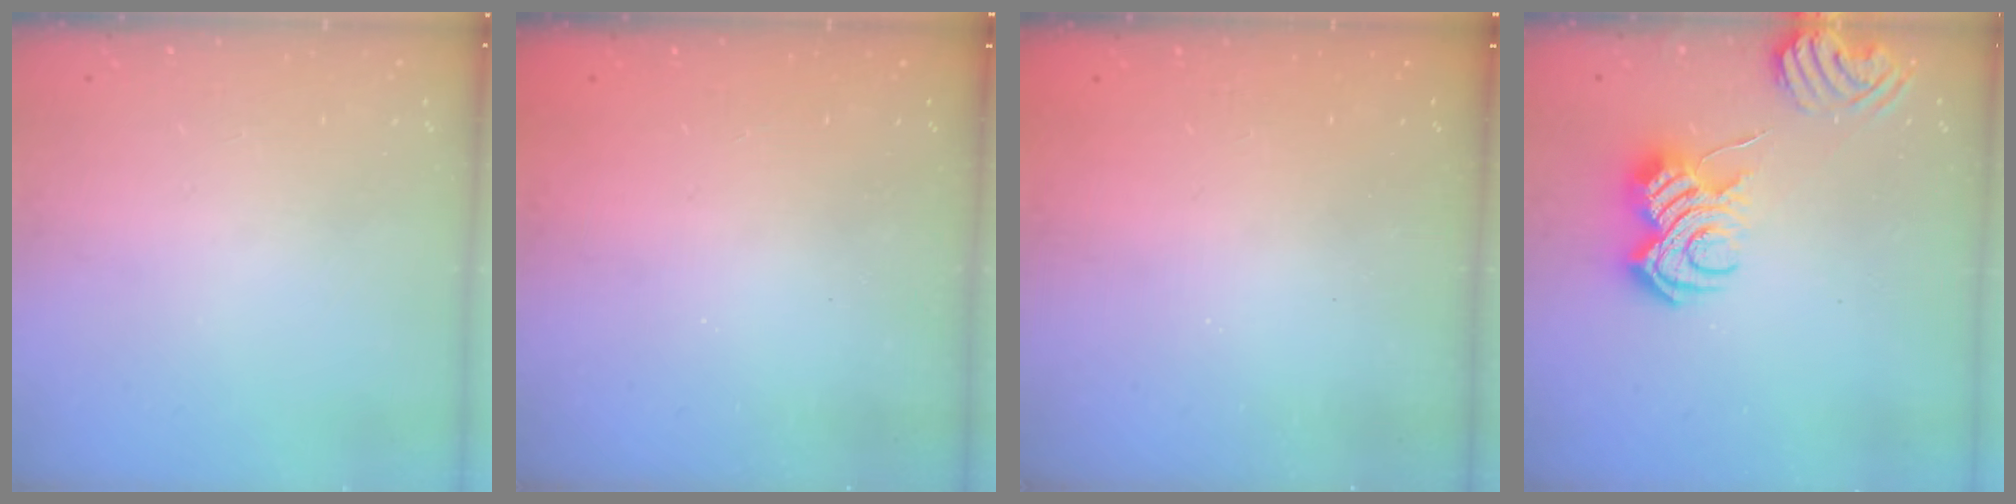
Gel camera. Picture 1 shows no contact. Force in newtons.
{"total": 2.3, "press": 2.2, "slide": 0.8}
{"total": 2.5, "press": 2.4, "slide": 0.8}
{"total": 8.5, "press": 8.5, "slide": 0.6}